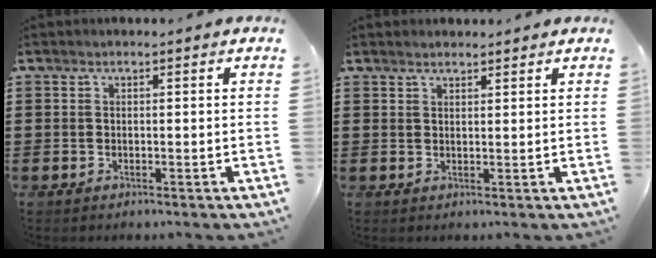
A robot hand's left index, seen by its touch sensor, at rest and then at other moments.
{"total": 1.5, "force": [1.5, 0.3, 0.3], "torque": [-0.007, 0.003, 0.028]}